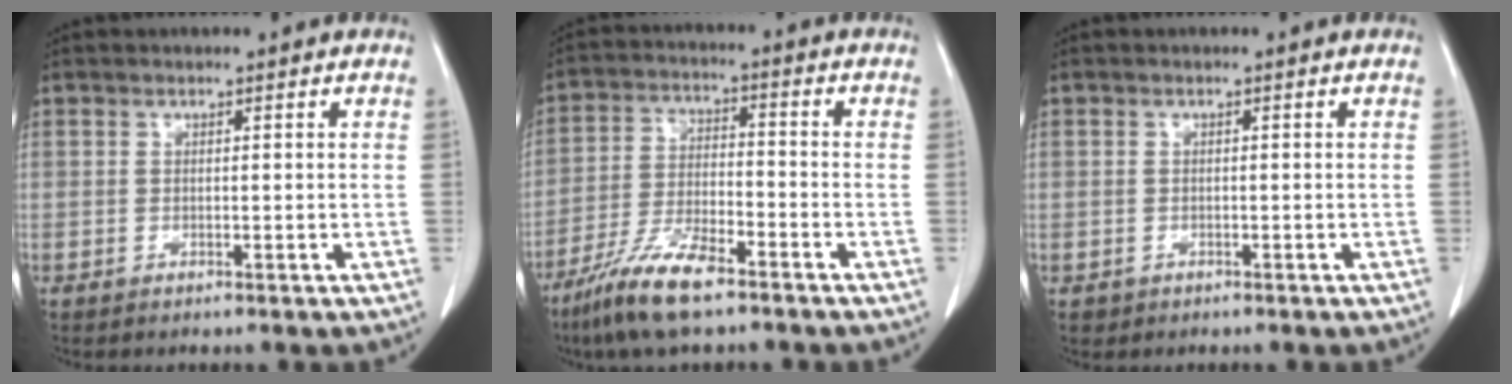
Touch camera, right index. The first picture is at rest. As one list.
[{"total": 10.4, "force": [-7.3, 2.1, 7.1], "torque": [-0.144, -0.019, -0.138]}, {"total": 1.2, "force": [-0.3, 1.2, -0.1], "torque": [0.001, 0.006, 0.001]}]